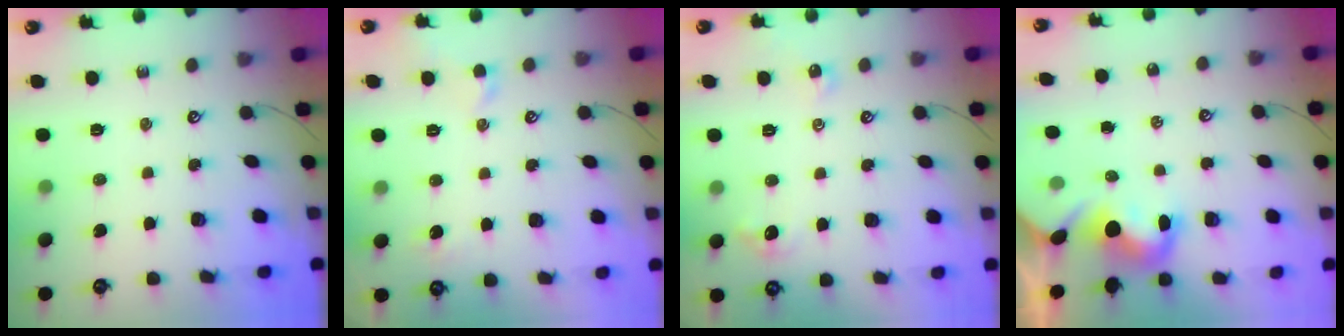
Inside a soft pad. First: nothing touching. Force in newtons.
{"total": 2.3, "press": 2.2, "slide": 0.7}
{"total": 3.7, "press": 3.7, "slide": 0.7}
{"total": 2.9, "press": 2.9, "slide": 0.4}